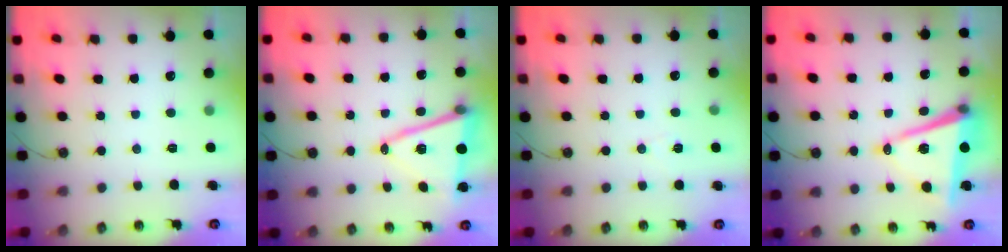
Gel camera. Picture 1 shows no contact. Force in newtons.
{"total": 14.3, "press": 13.8, "slide": 3.7}
{"total": 5.2, "press": 4.7, "slide": 2.3}
{"total": 11.0, "press": 10.1, "slide": 4.2}